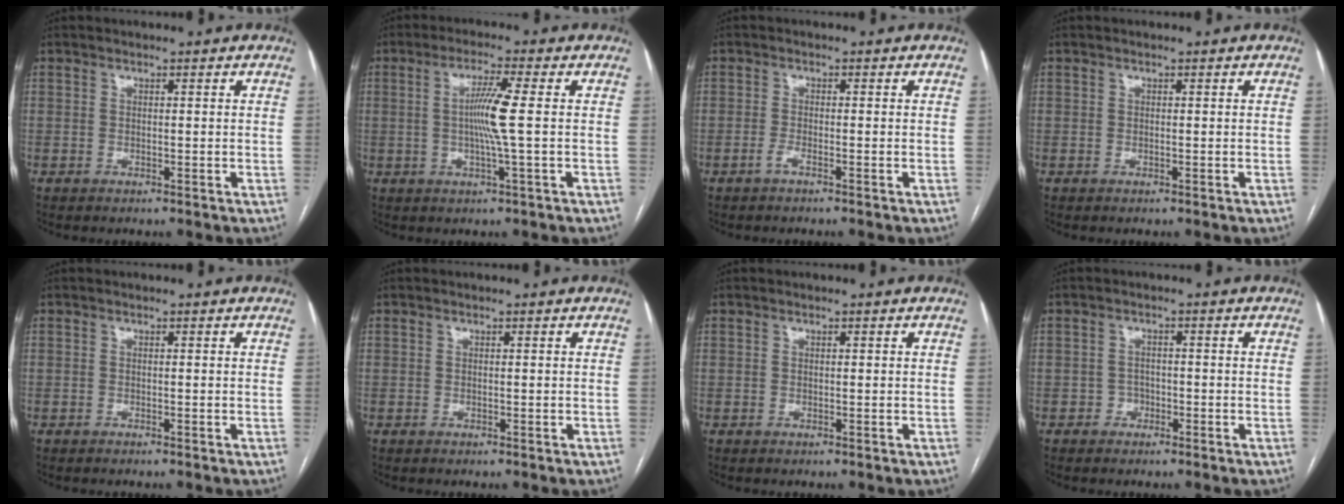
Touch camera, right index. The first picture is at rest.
{"total": 6.0, "force": [0.2, -1.0, 6.0], "torque": [-0.115, -0.001, 0.003]}
{"total": 1.2, "force": [-0.9, -0.1, 0.8], "torque": [-0.016, 0.001, -0.019]}
{"total": 0.0}
{"total": 0.0}
{"total": 0.0}
{"total": 0.0}
{"total": 1.6, "force": [-1.0, 1.2, 0.2], "torque": [0.003, 0.007, -0.019]}